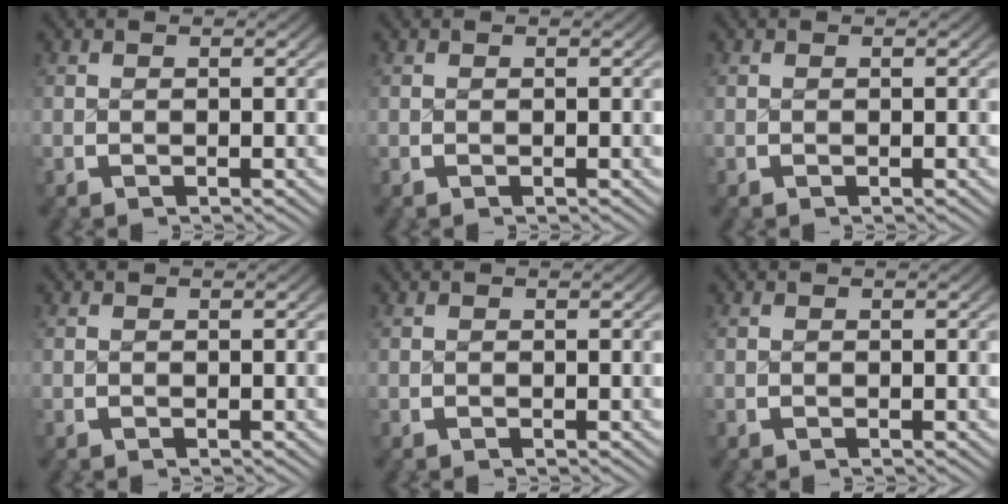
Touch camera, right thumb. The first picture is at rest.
{"total": 0.0}
{"total": 0.0}
{"total": 0.0}
{"total": 0.0}
{"total": 0.0}